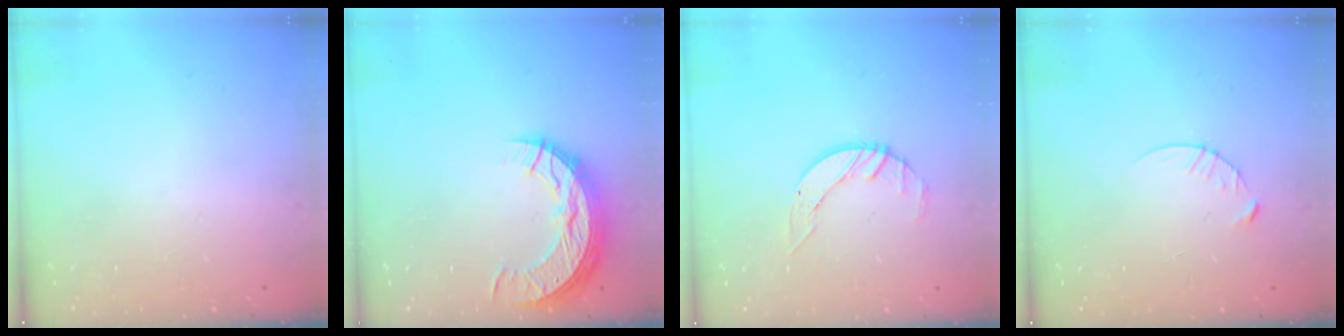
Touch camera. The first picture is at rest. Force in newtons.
{"total": 12.2, "press": 12.2, "slide": 0.9}
{"total": 3.3, "press": 3.3, "slide": 0.4}
{"total": 3.6, "press": 3.6, "slide": 0.5}